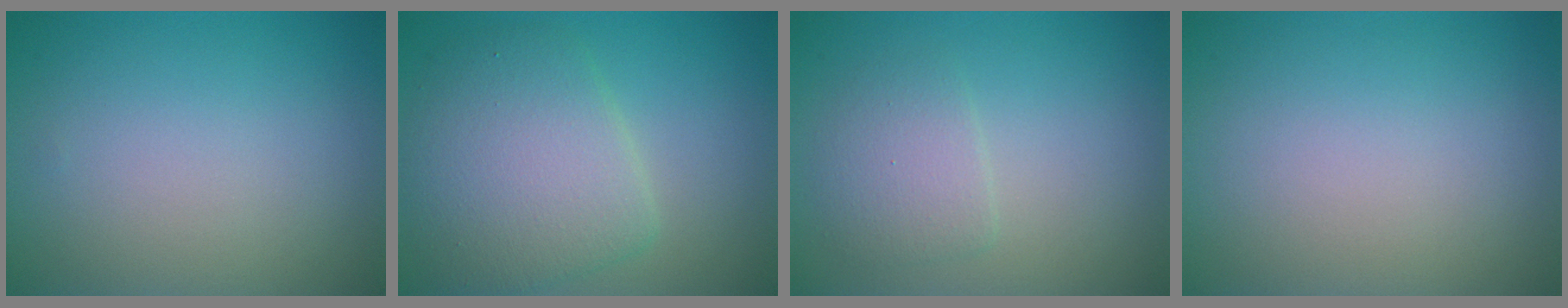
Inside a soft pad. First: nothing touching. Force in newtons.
{"total": 6.4, "press": 6.4, "slide": 0.2}
{"total": 2.4, "press": 2.4, "slide": 0.1}
{"total": 0.0}